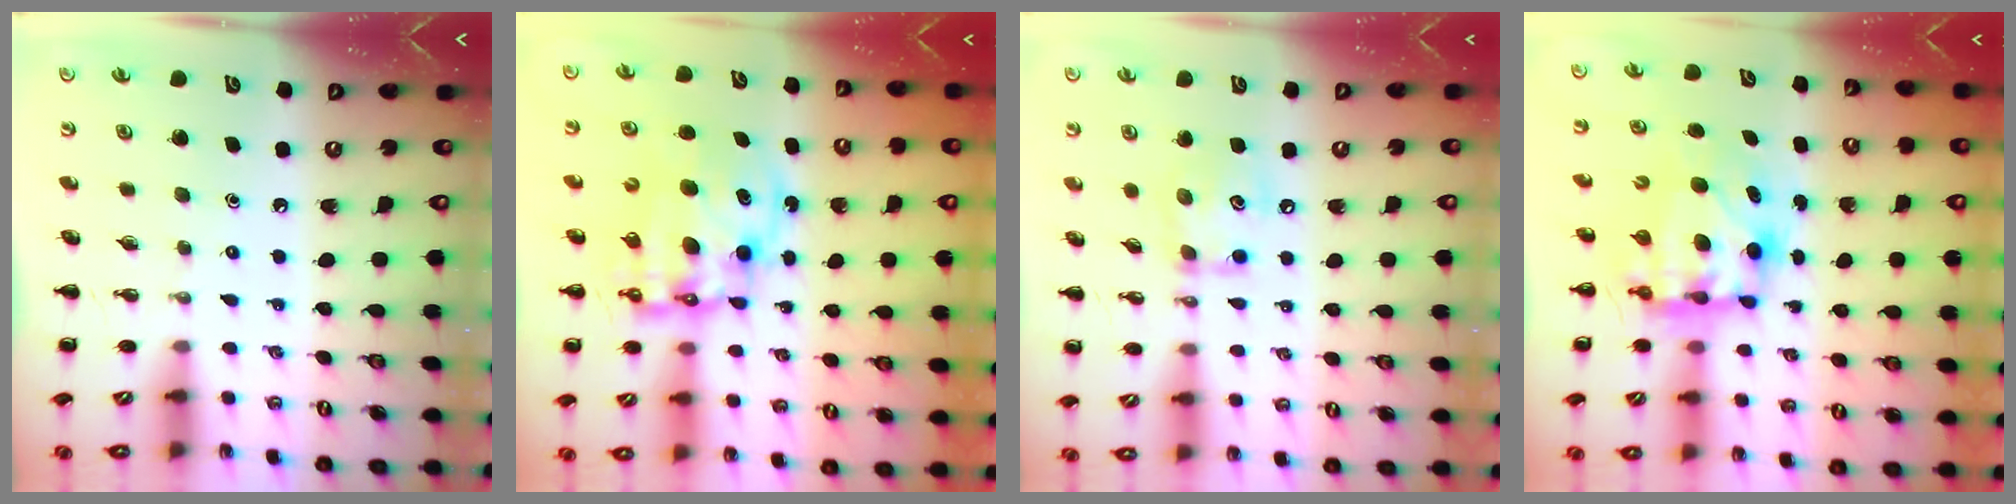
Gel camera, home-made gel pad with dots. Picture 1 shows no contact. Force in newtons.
{"total": 13.2, "press": 12.8, "slide": 3.1}
{"total": 9.4, "press": 9.4, "slide": 0.4}
{"total": 10.0, "press": 9.8, "slide": 1.9}